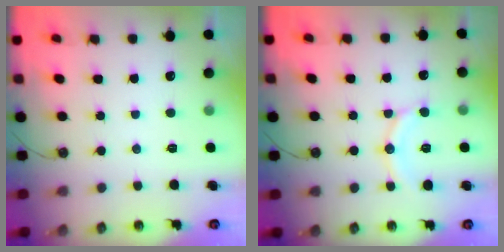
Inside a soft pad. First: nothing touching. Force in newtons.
{"total": 10.5, "press": 10.5, "slide": 1.0}